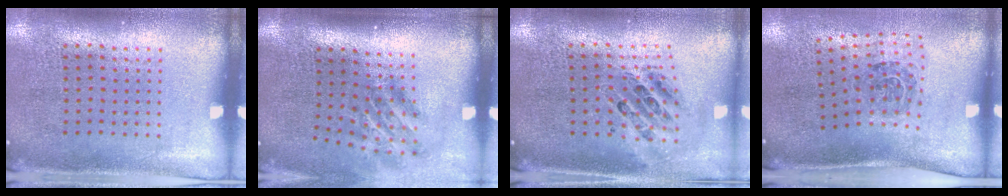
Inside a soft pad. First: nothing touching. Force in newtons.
{"total": 1.9, "press": 1.2, "slide": 1.5}
{"total": 0.9, "press": 0.9, "slide": 0.2}
{"total": 1.4, "press": 1.0, "slide": 1.0}